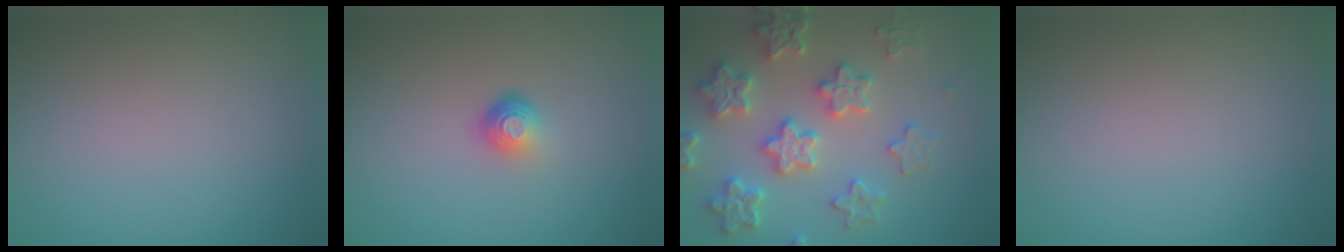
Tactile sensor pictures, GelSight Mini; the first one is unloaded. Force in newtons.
{"total": 1.7, "press": 1.2, "slide": 1.3}
{"total": 6.1, "press": 6.0, "slide": 1.3}
{"total": 0.0}